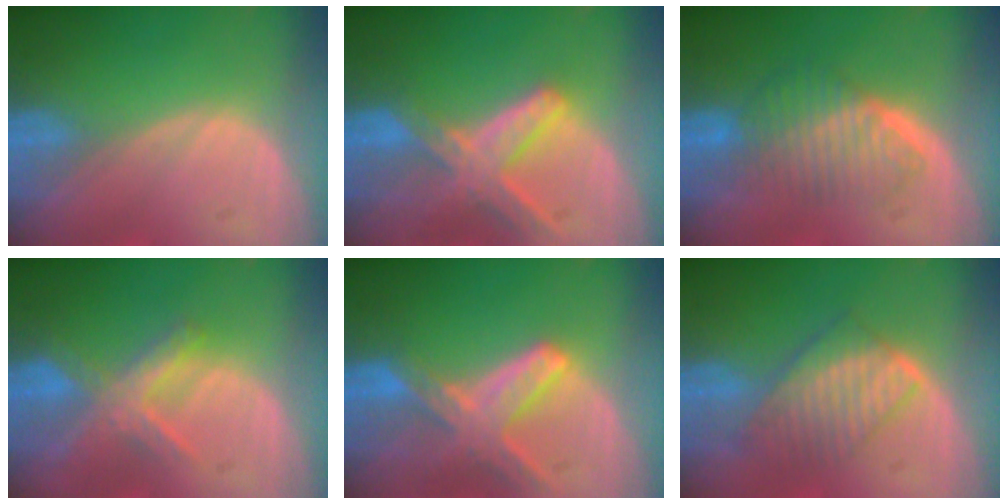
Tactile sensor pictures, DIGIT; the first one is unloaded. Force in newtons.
{"total": 8.2, "press": 7.1, "slide": 4.0}
{"total": 6.6, "press": 6.0, "slide": 2.7}
{"total": 7.0, "press": 6.1, "slide": 3.4}
{"total": 8.2, "press": 7.2, "slide": 3.9}
{"total": 6.7, "press": 6.3, "slide": 2.3}